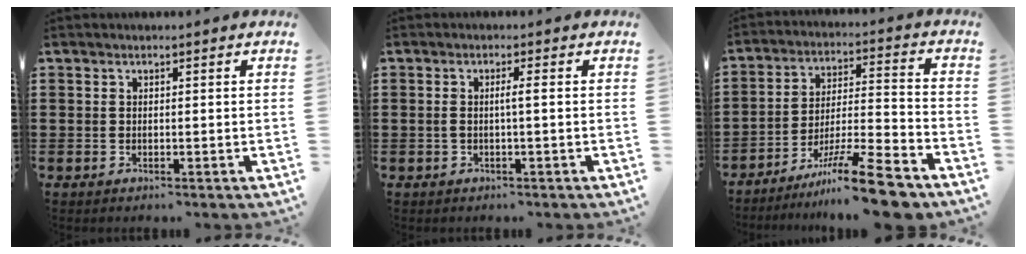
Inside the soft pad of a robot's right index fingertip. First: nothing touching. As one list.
[{"total": 1.9, "force": [-0.3, -0.1, 1.8], "torque": [-0.034, -0.001, -0.008]}, {"total": 13.2, "force": [-10.2, 1.0, 8.2], "torque": [-0.118, 0.037, -0.186]}]